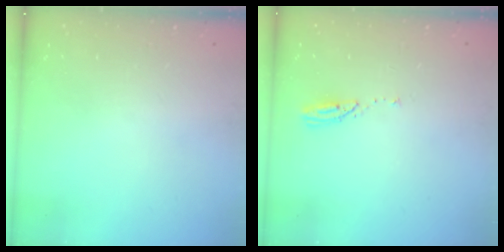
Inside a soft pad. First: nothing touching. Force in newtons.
{"total": 3.0, "press": 2.9, "slide": 0.3}